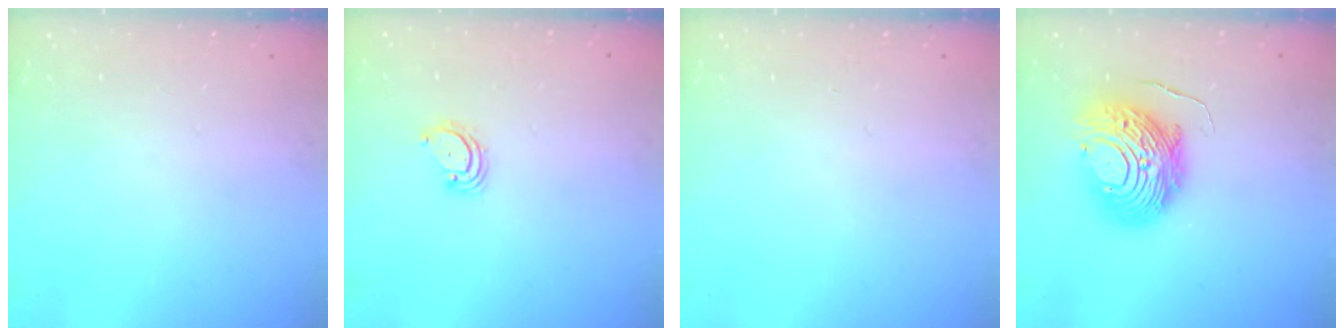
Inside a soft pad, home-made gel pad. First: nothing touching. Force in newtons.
{"total": 2.8, "press": 2.8, "slide": 0.3}
{"total": 0.0}
{"total": 14.4, "press": 14.4, "slide": 1.3}